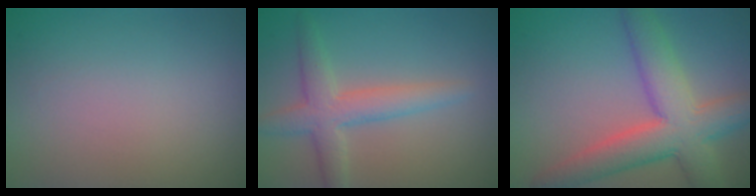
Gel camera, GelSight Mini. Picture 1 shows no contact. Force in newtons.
{"total": 3.9, "press": 3.9, "slide": 0.2}
{"total": 7.5, "press": 7.5, "slide": 0.4}